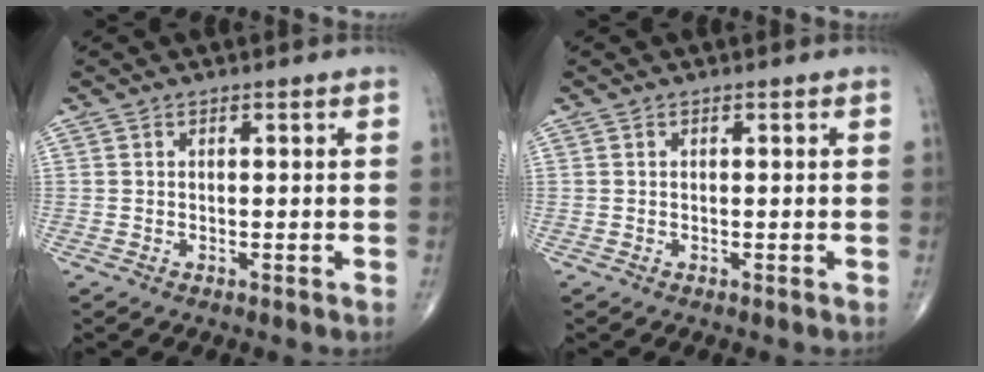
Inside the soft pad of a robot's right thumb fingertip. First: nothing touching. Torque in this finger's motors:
{"motor_torque": [-0.01, 0.01, 0.13, 0.13, 0.00]}